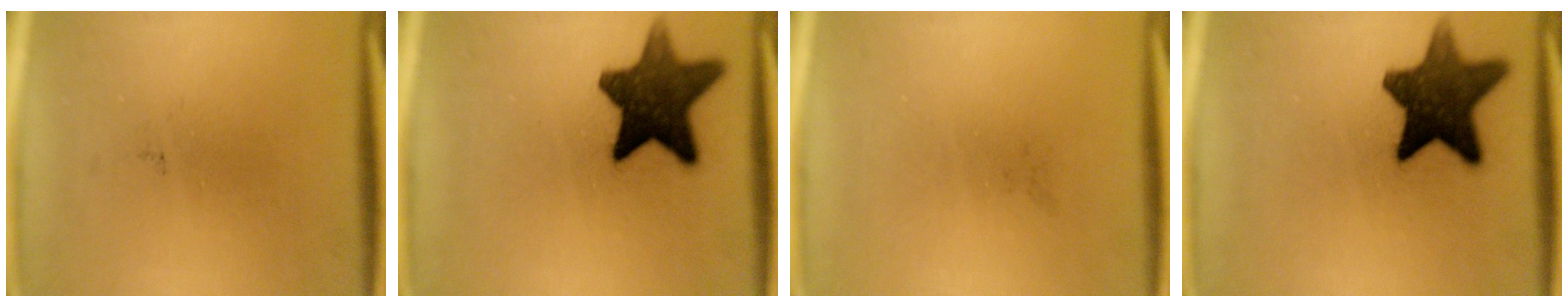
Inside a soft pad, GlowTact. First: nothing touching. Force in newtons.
{"total": 13.4}
{"total": 0.0}
{"total": 13.4}